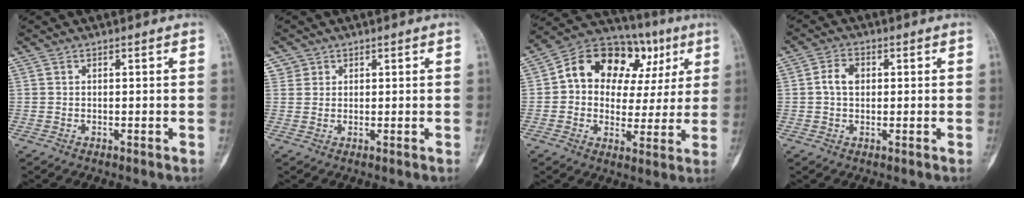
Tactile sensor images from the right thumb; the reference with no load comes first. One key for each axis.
{"total": 1.9, "fx": 1.0, "fy": 1.6, "fz": -0.2, "tx": 0.018, "ty": -0.002, "tz": 0.012}
{"total": 19.0, "fx": 5.5, "fy": 13.2, "fz": 12.5, "tx": -0.131, "ty": 0.032, "tz": 0.082}
{"total": 3.8, "fx": 0.5, "fy": 2.7, "fz": 2.6, "tx": -0.051, "ty": 0.011, "tz": 0.008}